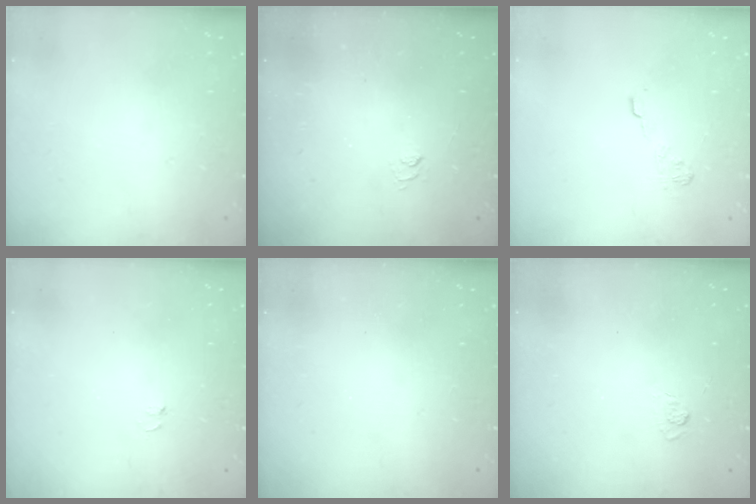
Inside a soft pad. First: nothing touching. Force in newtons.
{"total": 1.9, "press": 1.5, "slide": 1.3}
{"total": 8.7, "press": 8.6, "slide": 1.3}
{"total": 3.3, "press": 3.2, "slide": 0.7}
{"total": 2.4, "press": 2.2, "slide": 0.8}
{"total": 2.2, "press": 1.8, "slide": 1.3}